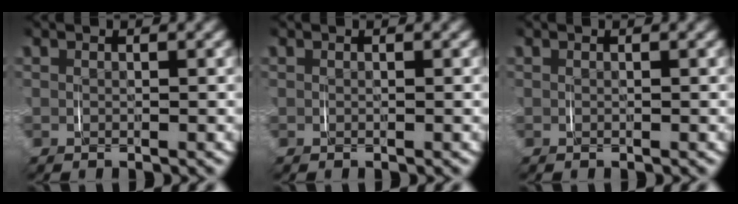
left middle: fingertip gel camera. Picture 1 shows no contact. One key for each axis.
{"total": 0.0}
{"total": 0.0}